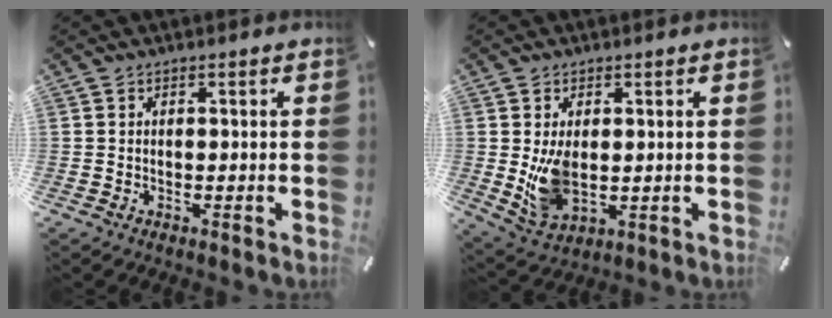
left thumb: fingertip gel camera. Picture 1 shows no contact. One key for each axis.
{"total": 8.2, "fx": 0.4, "fy": 5.4, "fz": 6.2, "tx": -0.119, "ty": -0.011, "tz": 0.007}